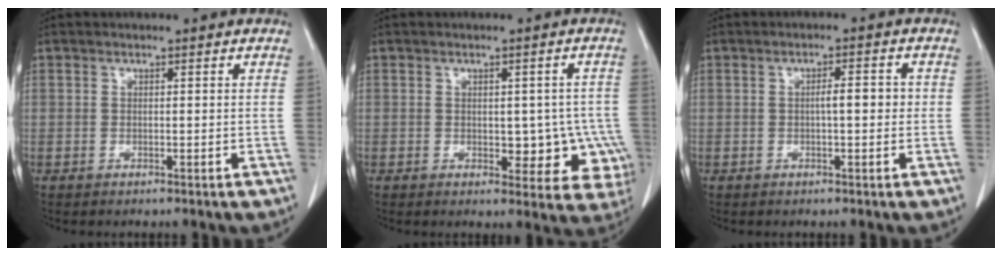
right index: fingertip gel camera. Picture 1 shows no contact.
{"total": 7.6, "force": [-1.3, 4.6, 5.9], "torque": [-0.043, 0.011, -0.008]}
{"total": 2.9, "force": [0.0, 0.7, 2.8], "torque": [-0.050, 0.006, 0.000]}